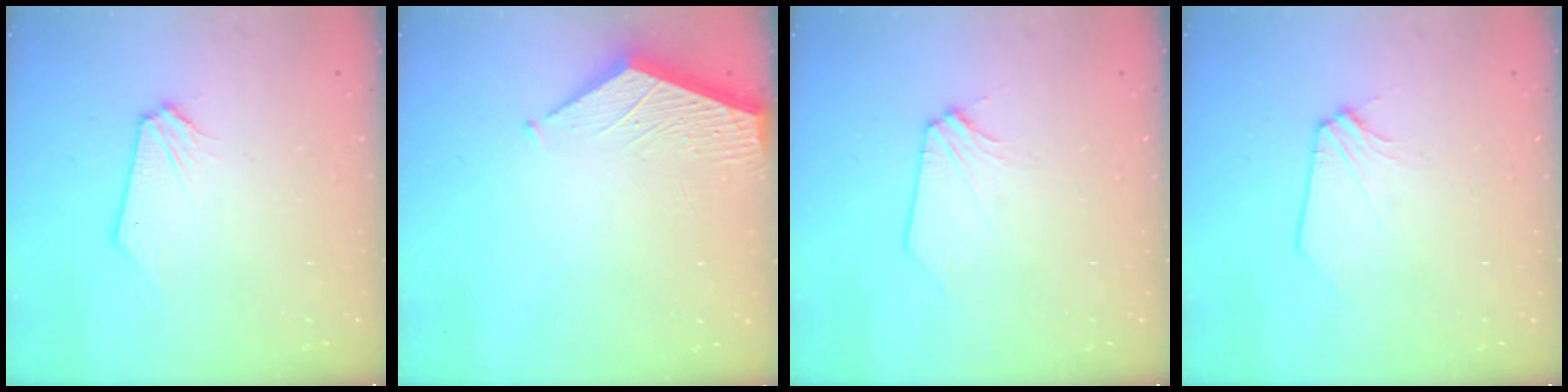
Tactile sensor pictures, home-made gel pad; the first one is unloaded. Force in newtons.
{"total": 3.3, "press": 3.3, "slide": 0.4}
{"total": 0.6, "press": 0.6, "slide": 0.1}
{"total": 0.6, "press": 0.6, "slide": 0.1}